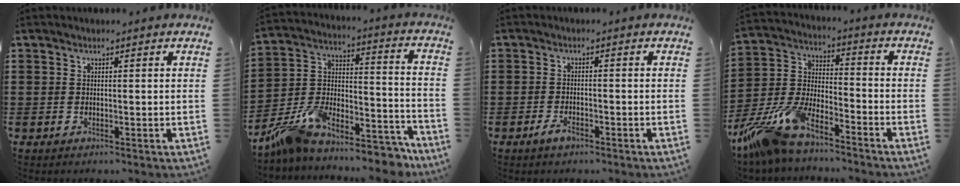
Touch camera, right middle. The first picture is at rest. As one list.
[{"total": 10.4, "force": [-9.0, 3.4, 4.0], "torque": [-0.073, 0.028, -0.175]}, {"total": 2.5, "force": [-1.7, 1.0, 1.5], "torque": [-0.035, -0.002, -0.034]}, {"total": 11.6, "force": [-9.9, 2.5, 5.4], "torque": [-0.120, 0.020, -0.199]}]